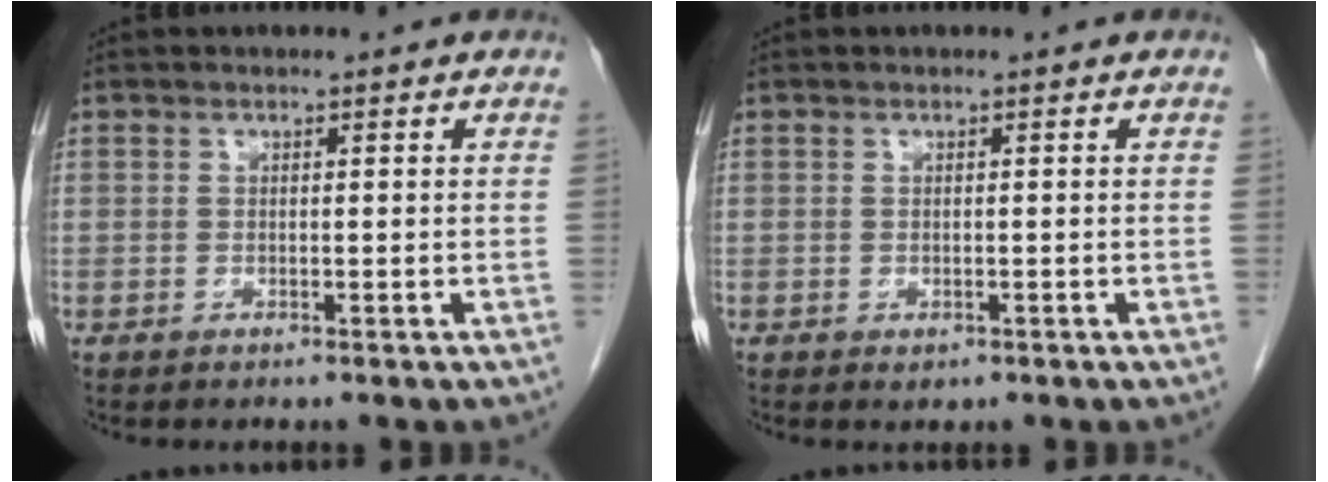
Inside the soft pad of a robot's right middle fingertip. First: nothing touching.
{"total": 0.8, "force": [-0.4, 0.6, 0.5], "torque": [-0.004, 0.000, -0.001]}